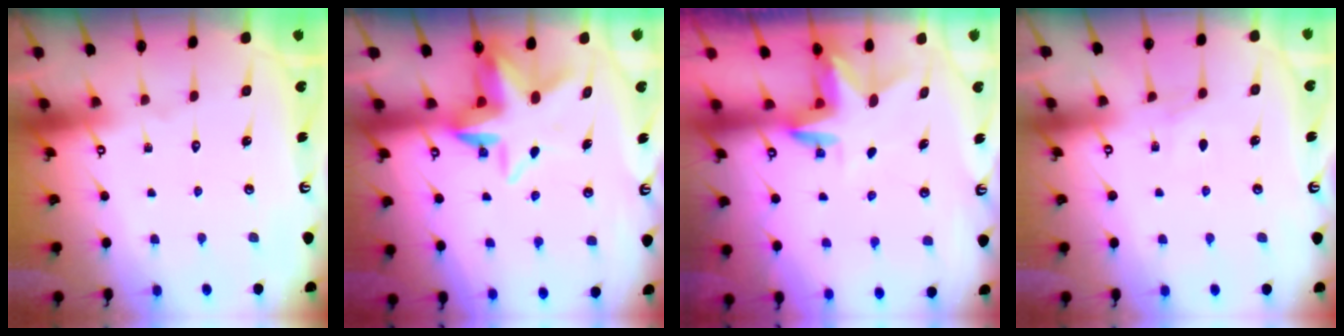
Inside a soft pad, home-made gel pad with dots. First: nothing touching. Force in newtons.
{"total": 7.4, "press": 7.4, "slide": 1.1}
{"total": 3.0, "press": 3.0, "slide": 0.2}
{"total": 3.0, "press": 2.9, "slide": 0.5}